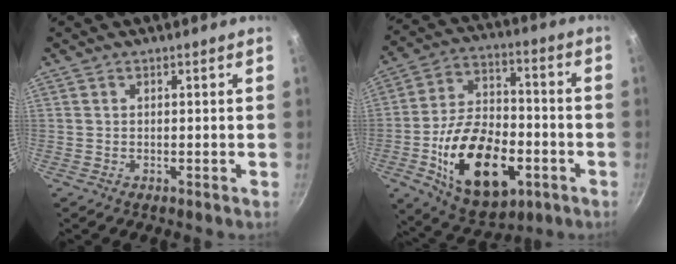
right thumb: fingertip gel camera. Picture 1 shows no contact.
{"total": 22.2, "force": [-6.9, 12.9, 16.7], "torque": [-0.262, 0.032, -0.104]}